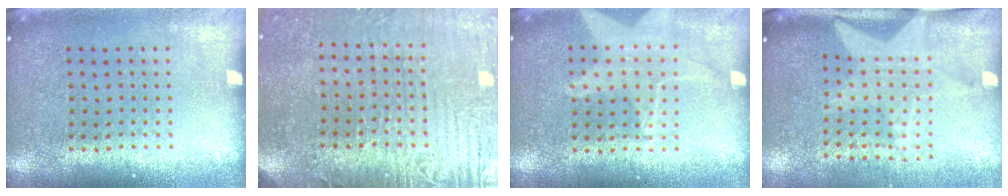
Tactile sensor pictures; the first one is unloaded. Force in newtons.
{"total": 4.1, "press": 3.8, "slide": 1.6}
{"total": 1.4, "press": 1.4, "slide": 0.5}
{"total": 2.0, "press": 1.5, "slide": 1.3}